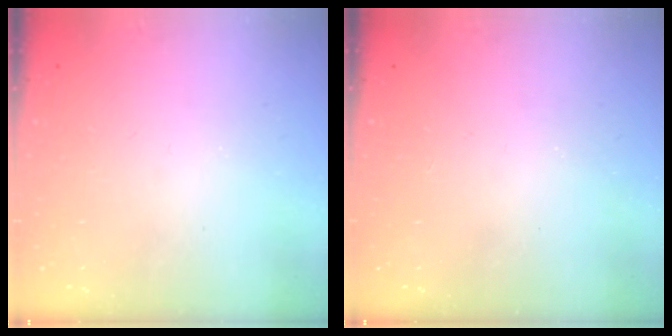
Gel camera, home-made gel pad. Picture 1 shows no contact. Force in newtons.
{"total": 1.7, "press": 1.7, "slide": 0.2}